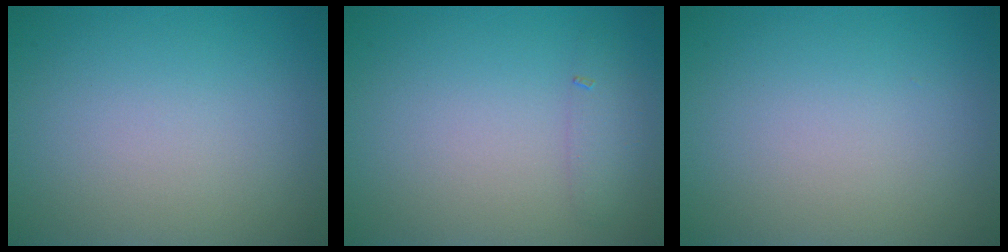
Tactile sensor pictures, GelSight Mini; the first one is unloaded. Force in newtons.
{"total": 1.3, "press": 1.3, "slide": 0.0}
{"total": 0.0}